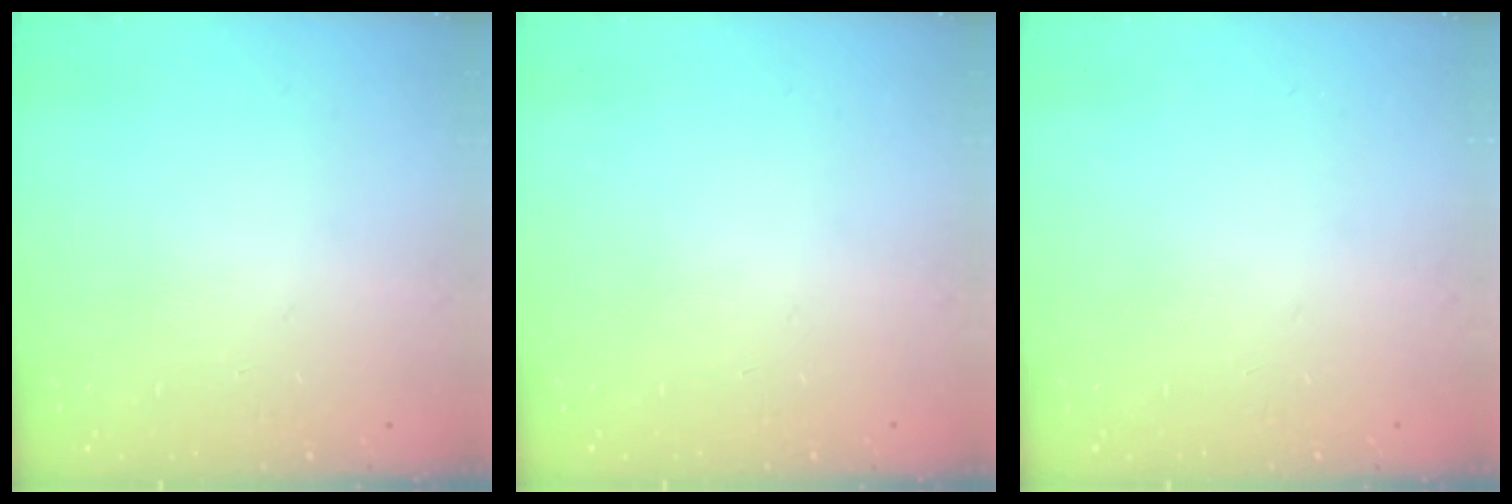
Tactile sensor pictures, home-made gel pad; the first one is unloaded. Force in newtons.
{"total": 0.0}
{"total": 0.0}